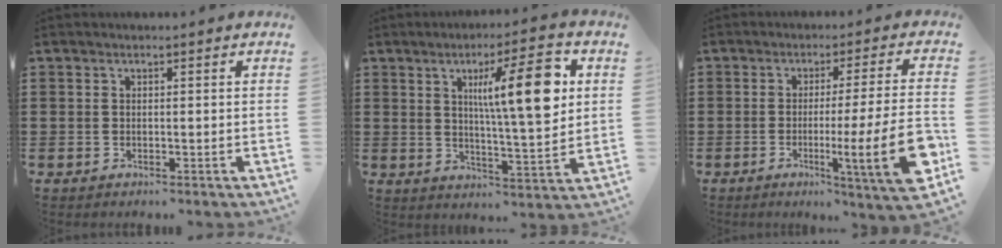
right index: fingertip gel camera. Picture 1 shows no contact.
{"total": 12.7, "force": [4.0, 2.7, 11.8], "torque": [-0.187, -0.004, 0.056]}
{"total": 14.6, "force": [-3.9, 1.1, 14.1], "torque": [-0.211, -0.012, -0.058]}